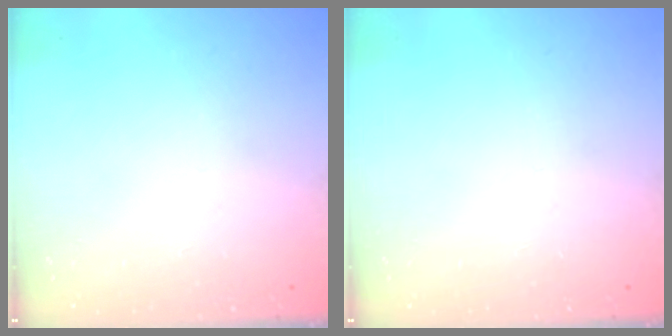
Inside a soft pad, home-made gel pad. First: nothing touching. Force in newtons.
{"total": 0.0}